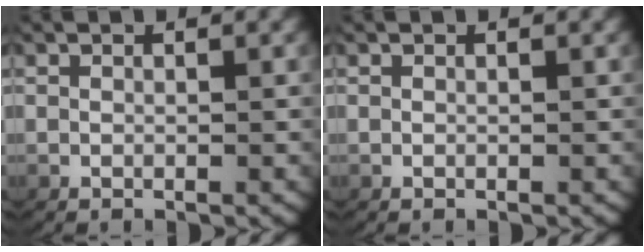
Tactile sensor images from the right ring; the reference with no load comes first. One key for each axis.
{"total": 0.0}